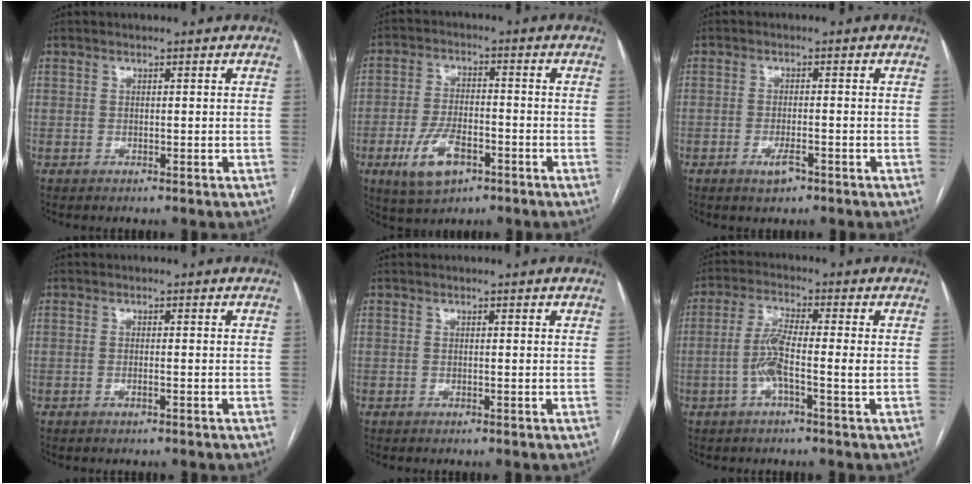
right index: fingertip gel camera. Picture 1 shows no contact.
{"total": 8.5, "force": [-4.1, 3.9, 6.4], "torque": [-0.137, -0.003, -0.067]}
{"total": 2.7, "force": [-1.6, 0.7, 2.1], "torque": [-0.040, -0.002, -0.025]}
{"total": 0.6, "force": [-0.4, -0.1, 0.5], "torque": [-0.009, -0.001, -0.006]}
{"total": 0.0}
{"total": 5.7, "force": [-1.2, 0.2, 5.5], "torque": [-0.115, 0.010, -0.026]}